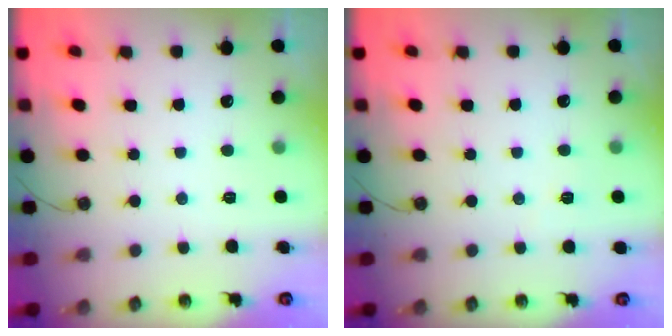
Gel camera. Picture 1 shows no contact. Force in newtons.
{"total": 2.9, "press": 2.1, "slide": 2.1}